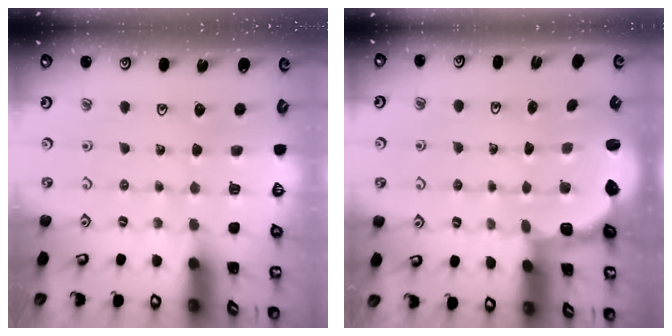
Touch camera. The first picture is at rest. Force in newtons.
{"total": 2.8, "press": 2.1, "slide": 1.9}